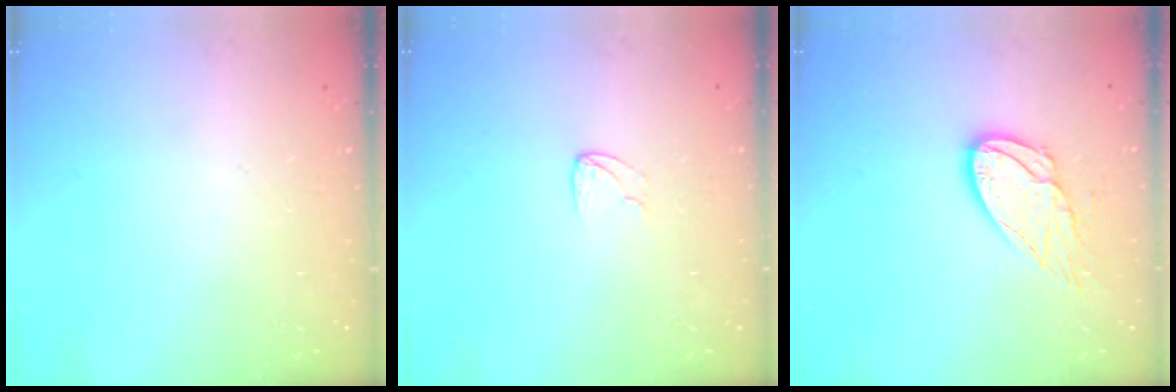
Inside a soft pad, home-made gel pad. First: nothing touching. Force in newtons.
{"total": 3.3, "press": 3.3, "slide": 0.3}
{"total": 11.0, "press": 10.9, "slide": 0.5}